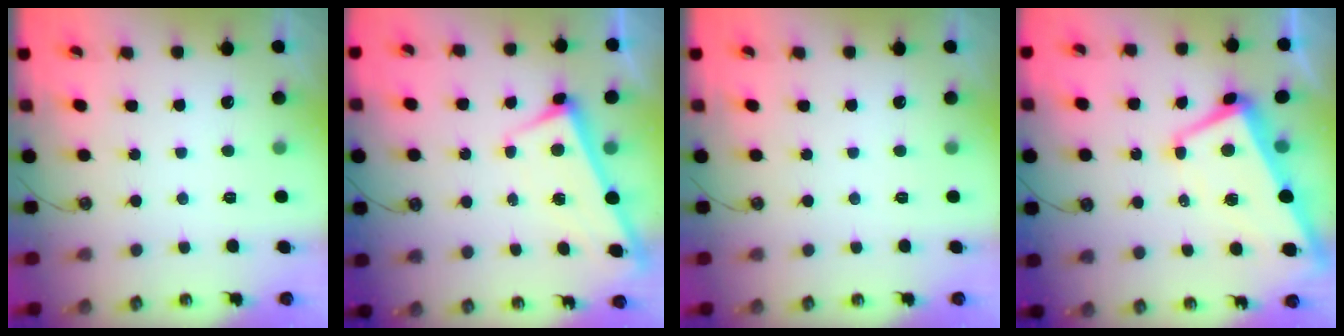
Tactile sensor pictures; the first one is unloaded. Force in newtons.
{"total": 2.8, "press": 2.8, "slide": 0.5}
{"total": 0.0}
{"total": 1.4, "press": 0.9, "slide": 1.0}